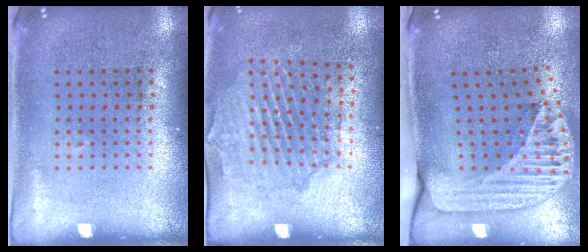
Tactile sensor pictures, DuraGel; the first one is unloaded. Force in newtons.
{"total": 1.6, "press": 1.5, "slide": 0.5}
{"total": 2.6, "press": 1.8, "slide": 1.9}